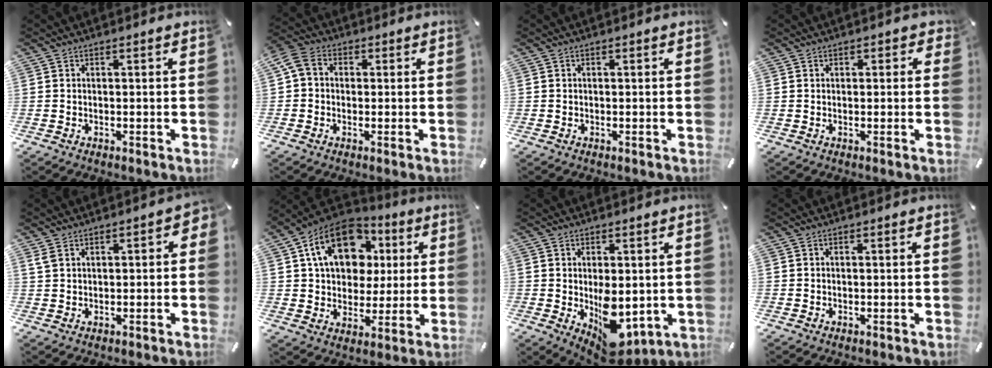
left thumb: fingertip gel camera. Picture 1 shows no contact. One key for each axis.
{"total": 5.3, "fx": 0.0, "fy": 4.3, "fz": 3.1, "tx": -0.071, "ty": 0.012, "tz": 0.001}
{"total": 0.0}
{"total": 1.2, "fx": 0.3, "fy": 1.1, "fz": 0.5, "tx": 0.006, "ty": -0.001, "tz": 0.001}
{"total": 3.4, "fx": 0.8, "fy": 2.2, "fz": 2.5, "tx": -0.039, "ty": 0.003, "tz": 0.015}
{"total": 16.9, "fx": 6.4, "fy": 12.8, "fz": 9.1, "tx": -0.157, "ty": -0.010, "tz": 0.121}
{"total": 9.9, "fx": -1.5, "fy": 5.8, "fz": 7.8, "tx": -0.104, "ty": -0.010, "tz": -0.019}
{"total": 0.0}